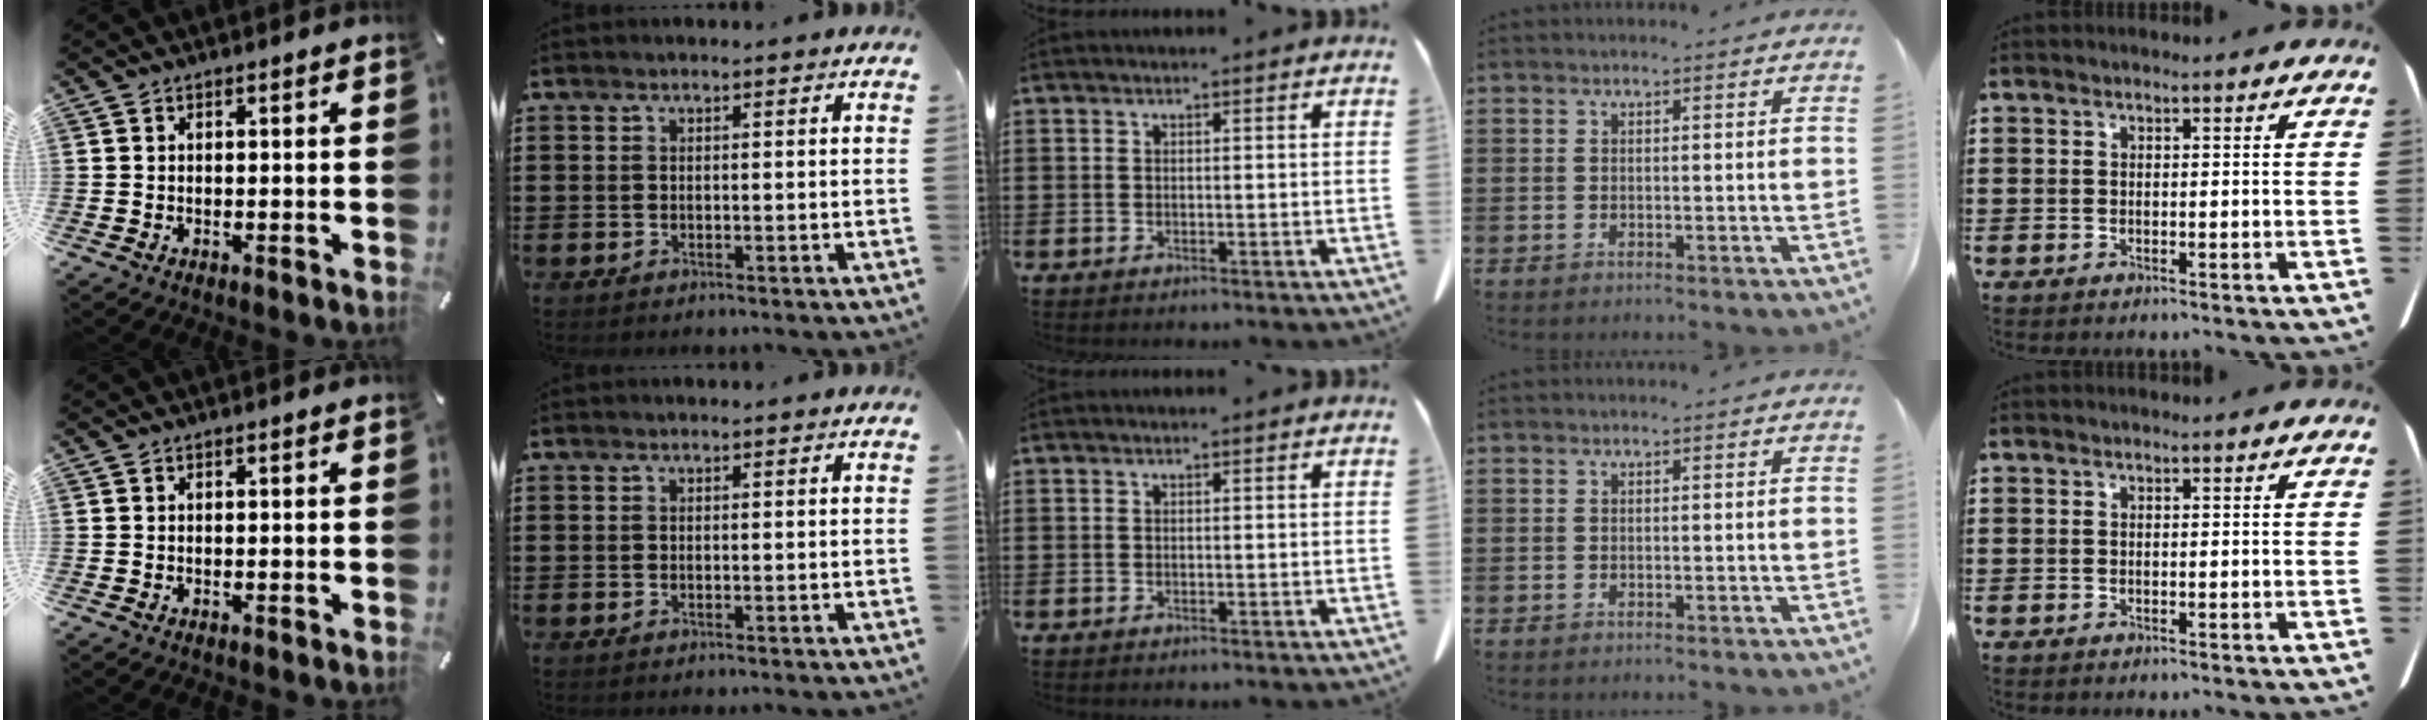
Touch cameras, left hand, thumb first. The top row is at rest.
{}